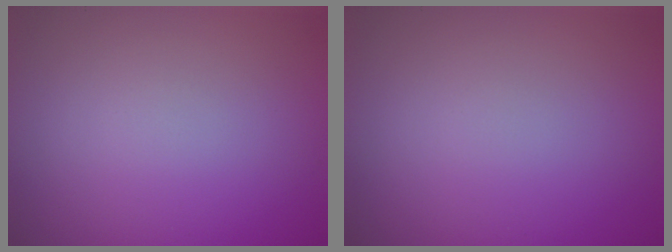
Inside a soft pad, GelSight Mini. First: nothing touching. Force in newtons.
{"total": 0.0}